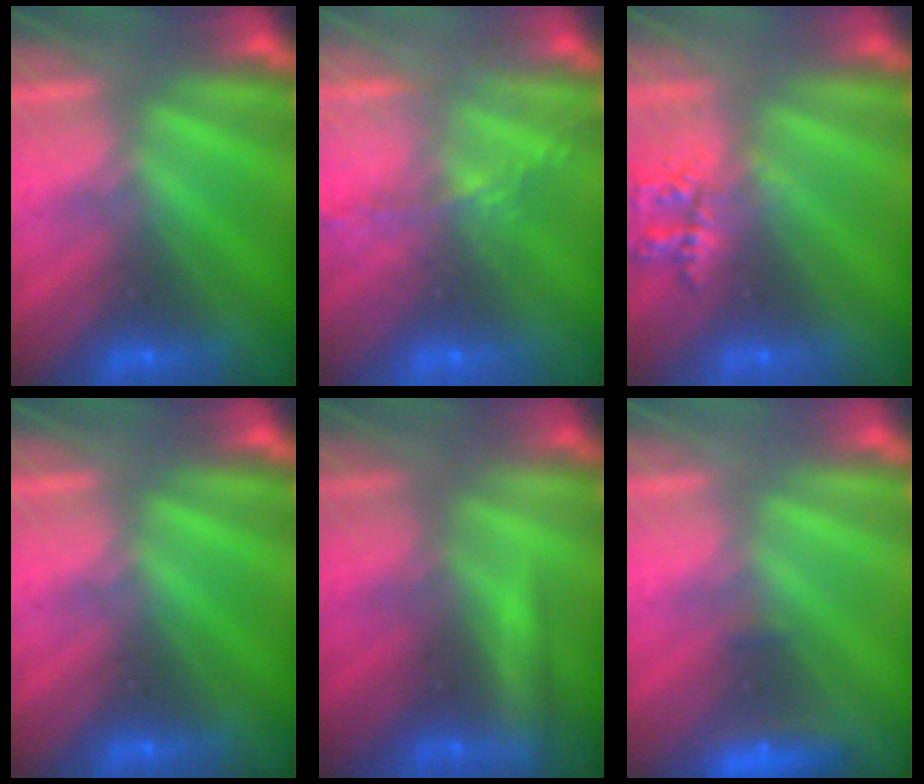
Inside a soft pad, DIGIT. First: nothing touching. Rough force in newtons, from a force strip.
{"total": 5.5}
{"total": 2.2}
{"total": 0.0}
{"total": 2.1}
{"total": 2.3}